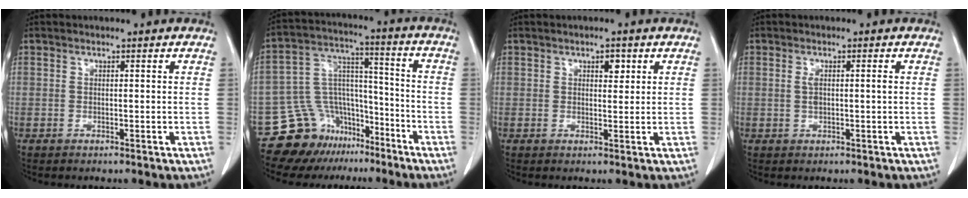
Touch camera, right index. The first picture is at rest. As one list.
[{"total": 12.9, "force": [-9.6, 8.4, 1.8], "torque": [-0.032, 0.089, -0.155]}, {"total": 2.0, "force": [1.0, 1.0, 1.5], "torque": [-0.020, -0.001, 0.014]}, {"total": 1.9, "force": [0.2, 0.3, 1.9], "torque": [-0.040, 0.004, 0.006]}]